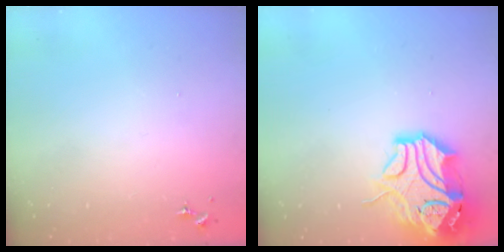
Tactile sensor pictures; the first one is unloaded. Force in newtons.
{"total": 15.5, "press": 15.3, "slide": 2.3}